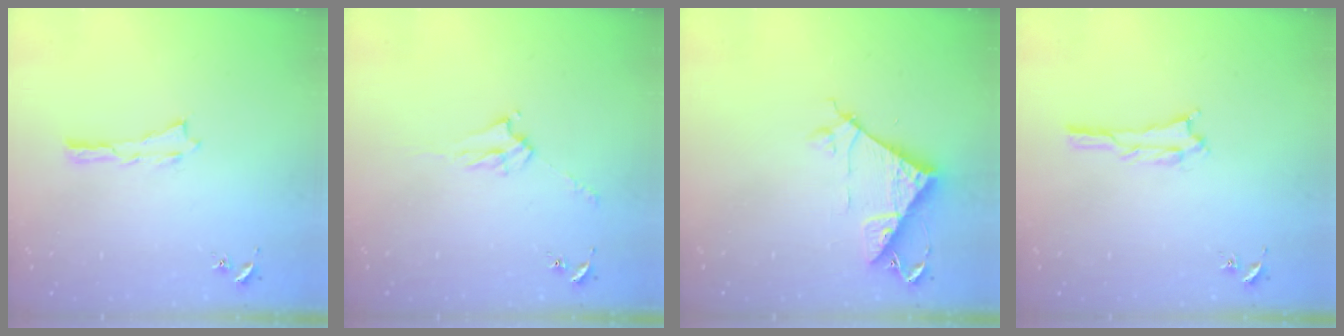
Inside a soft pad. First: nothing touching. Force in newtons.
{"total": 4.2, "press": 4.2, "slide": 0.6}
{"total": 7.0, "press": 7.0, "slide": 0.7}
{"total": 1.7, "press": 1.7, "slide": 0.2}